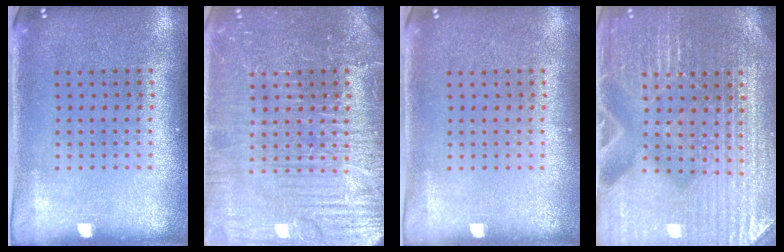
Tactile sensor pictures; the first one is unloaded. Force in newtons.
{"total": 4.9, "press": 4.9, "slide": 0.5}
{"total": 0.0}
{"total": 4.6, "press": 4.4, "slide": 1.4}